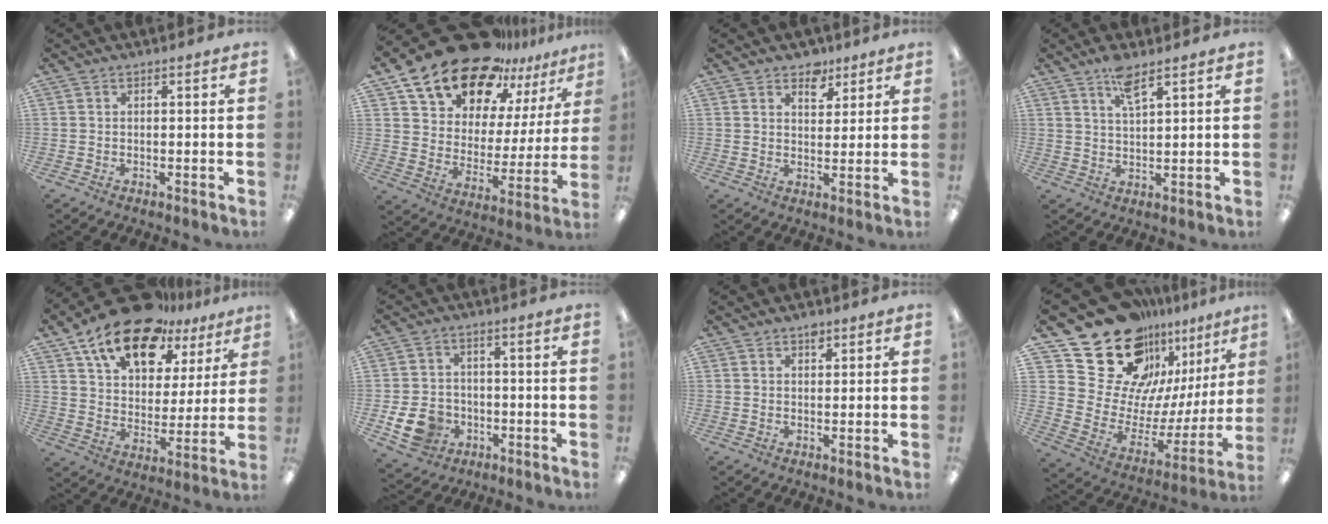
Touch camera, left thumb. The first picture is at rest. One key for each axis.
{"total": 19.7, "fx": 16.3, "fy": 9.2, "fz": 6.4, "tx": -0.136, "ty": -0.117, "tz": 0.294}
{"total": 5.8, "fx": 4.4, "fy": 3.4, "fz": 1.7, "tx": -0.009, "ty": -0.024, "tz": 0.075}
{"total": 5.1, "fx": 3.8, "fy": 1.1, "fz": 3.2, "tx": -0.058, "ty": -0.014, "tz": 0.063}
{"total": 18.5, "fx": 12.7, "fy": 9.4, "fz": 9.6, "tx": -0.174, "ty": -0.070, "tz": 0.223}
{"total": 9.0, "fx": -3.2, "fy": 7.1, "fz": 4.5, "tx": -0.104, "ty": 0.014, "tz": -0.057}
{"total": 2.3, "fx": 1.6, "fy": 1.2, "fz": 1.1, "tx": -0.008, "ty": -0.006, "tz": 0.027}
{"total": 24.8, "fx": 18.9, "fy": 13.4, "fz": 8.9, "tx": -0.149, "ty": -0.136, "tz": 0.362}